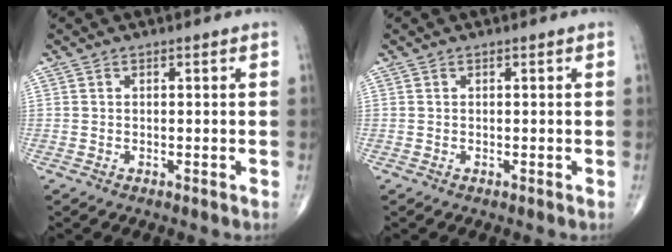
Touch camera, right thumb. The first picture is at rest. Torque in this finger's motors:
{"motor_torque": [0.01, 0.01, -0.02, 0.02, 0.00]}